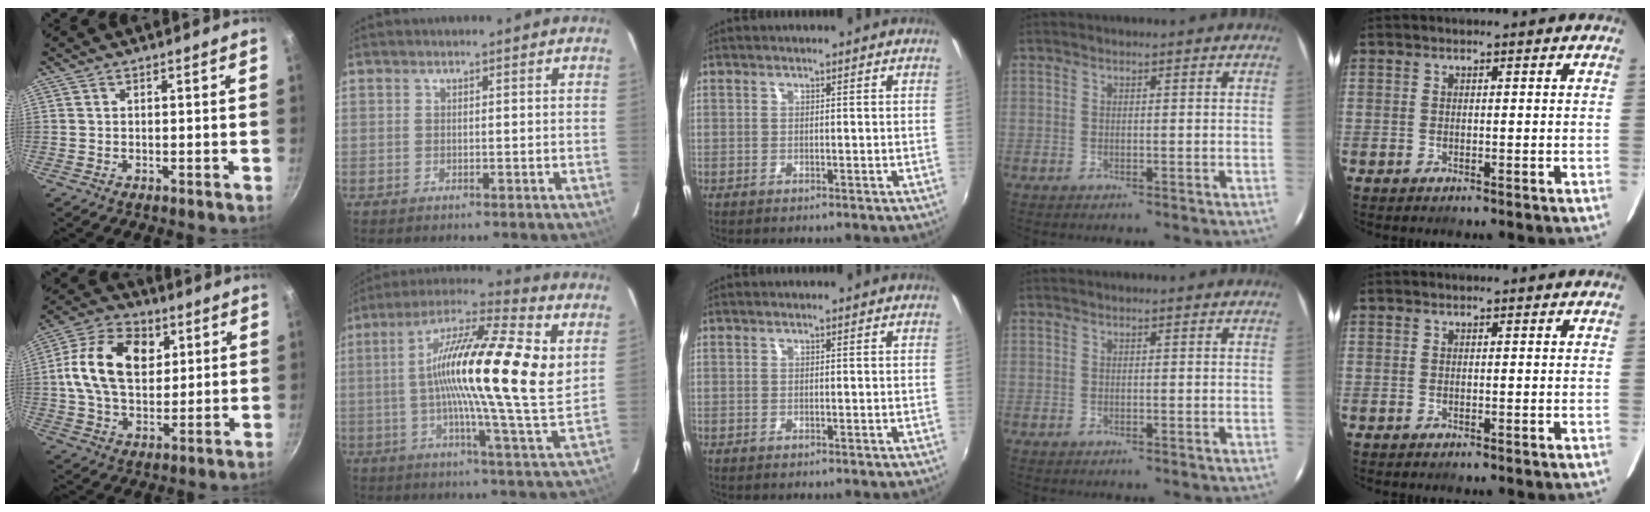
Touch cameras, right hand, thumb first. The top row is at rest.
{"thumb": {"total": 15.9, "force": [3.7, 11.0, 11.0], "torque": [-0.172, 0.003, 0.053]}, "index": {"total": 21.8, "force": [5.2, 2.8, 21.0], "torque": [-0.353, 0.025, 0.055]}}